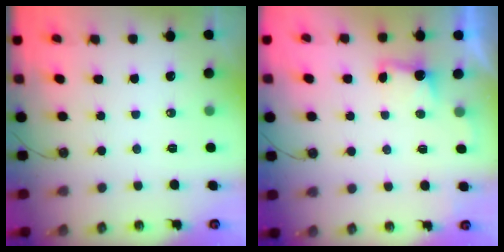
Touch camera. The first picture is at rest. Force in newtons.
{"total": 1.4, "press": 1.0, "slide": 0.9}